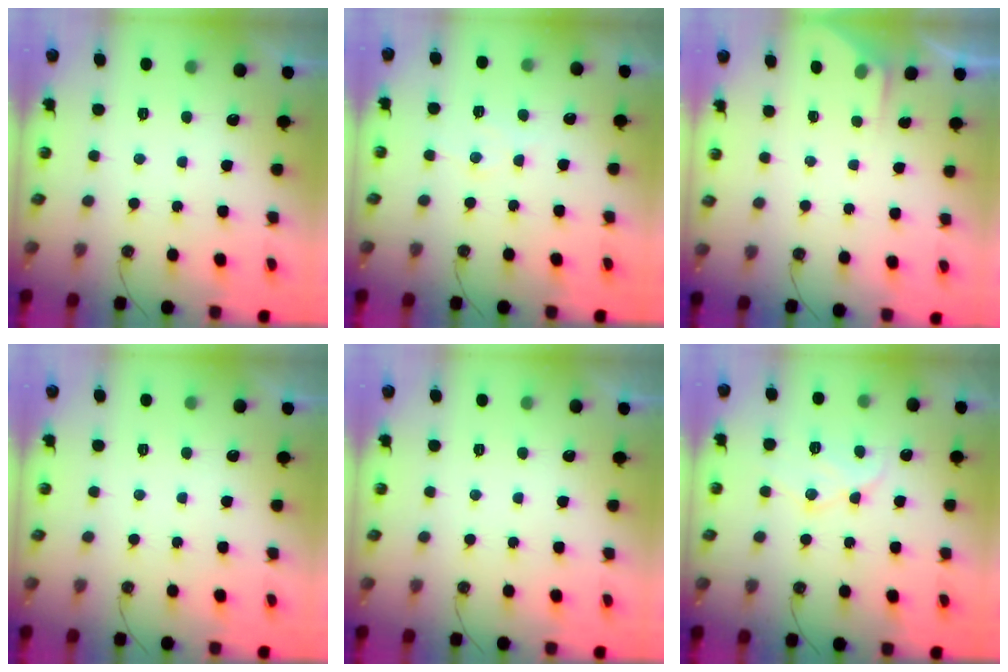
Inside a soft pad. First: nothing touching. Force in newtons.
{"total": 6.4, "press": 6.4, "slide": 0.4}
{"total": 2.7, "press": 2.7, "slide": 0.4}
{"total": 0.0}
{"total": 0.0}
{"total": 12.6, "press": 12.6, "slide": 1.1}